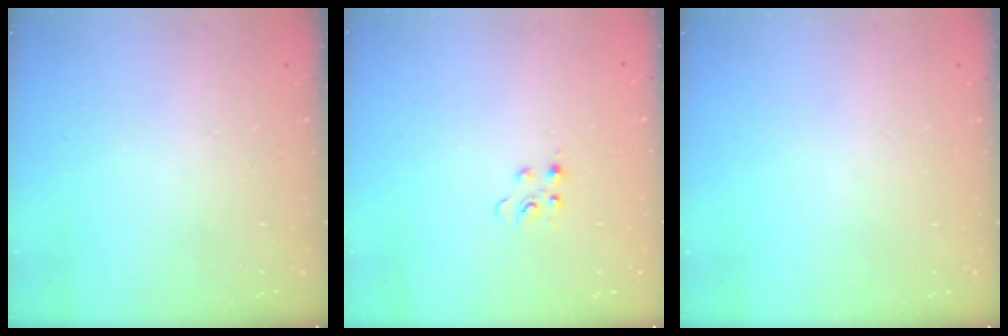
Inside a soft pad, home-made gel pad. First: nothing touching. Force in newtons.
{"total": 4.1, "press": 4.1, "slide": 0.4}
{"total": 0.0}